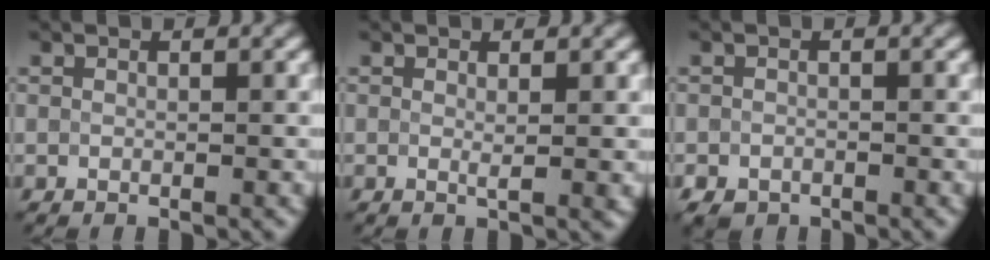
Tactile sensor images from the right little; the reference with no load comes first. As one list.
[{"total": 0.9, "force": [0.3, 0.1, 0.8], "torque": [-0.013, -0.005, 0.005]}, {"total": 1.5, "force": [-0.9, 1.1, 0.4], "torque": [-0.006, -0.006, -0.020]}]